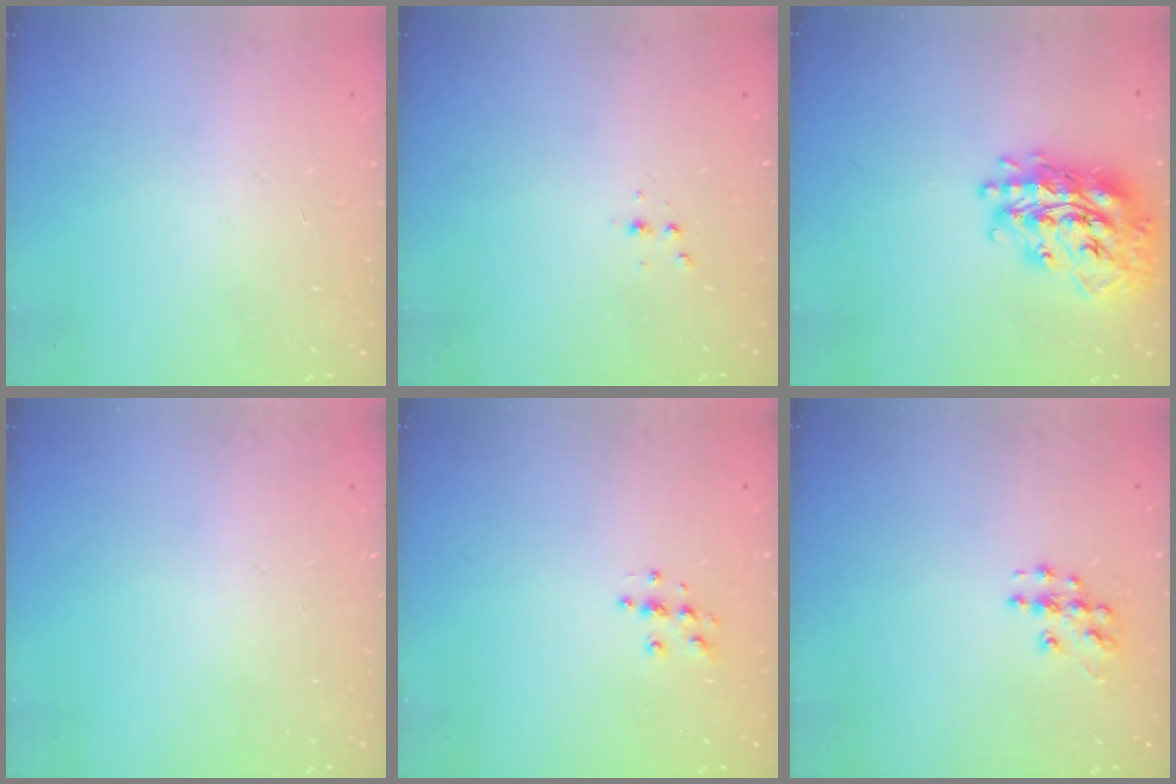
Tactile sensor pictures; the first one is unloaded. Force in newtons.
{"total": 2.3, "press": 2.3, "slide": 0.3}
{"total": 21.6, "press": 21.5, "slide": 1.8}
{"total": 0.0}
{"total": 5.2, "press": 5.1, "slide": 0.5}
{"total": 8.2, "press": 8.2, "slide": 0.4}